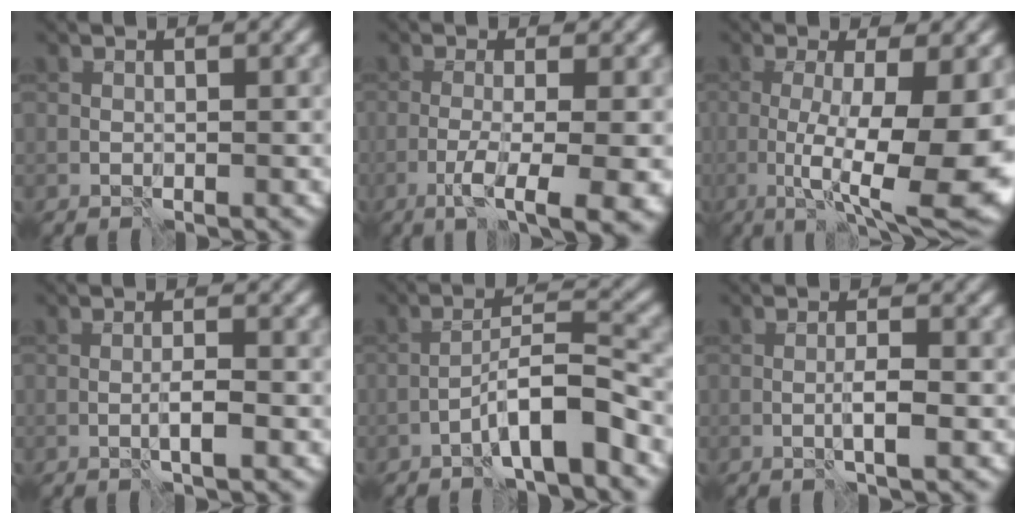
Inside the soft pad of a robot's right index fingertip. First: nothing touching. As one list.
[{"total": 7.1, "force": [-3.4, 1.8, 6.0], "torque": [-0.084, -0.004, -0.056]}, {"total": 11.5, "force": [-1.7, 2.8, 11.0], "torque": [-0.164, -0.020, -0.019]}, {"total": 1.5, "force": [-0.5, 0.1, 1.4], "torque": [-0.024, 0.003, -0.011]}, {"total": 5.0, "force": [-2.9, 0.8, 3.9], "torque": [-0.063, 0.022, -0.053]}, {"total": 1.6, "force": [-0.4, 0.2, 1.6], "torque": [-0.028, 0.003, -0.010]}]